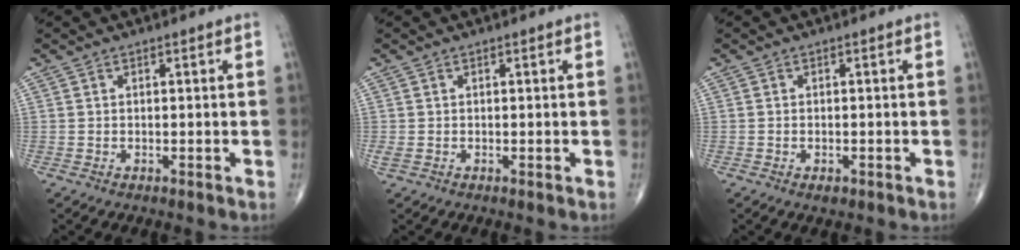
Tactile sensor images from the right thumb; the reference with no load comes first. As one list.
[{"total": 1.1, "force": [-0.2, 0.7, 0.8], "torque": [-0.023, 0.002, 0.000]}, {"total": 1.3, "force": [-0.7, 0.8, 0.9], "torque": [-0.014, 0.002, -0.006]}]